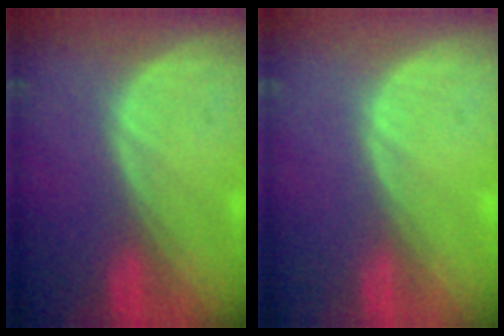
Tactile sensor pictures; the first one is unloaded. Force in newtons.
{"total": 0.0}